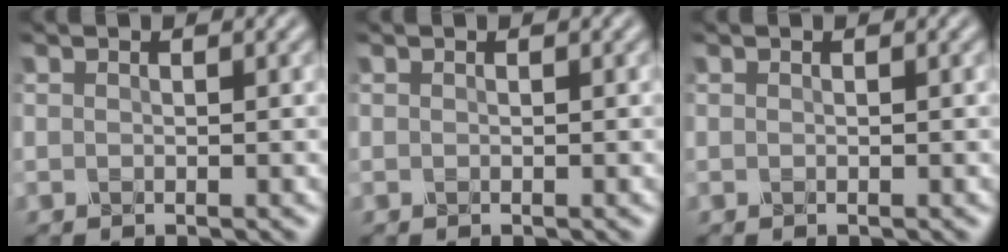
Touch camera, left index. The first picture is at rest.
{"total": 0.0}
{"total": 0.0}